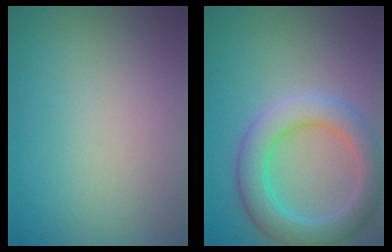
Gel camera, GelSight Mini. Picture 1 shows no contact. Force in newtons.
{"total": 5.4, "press": 5.4, "slide": 0.2}